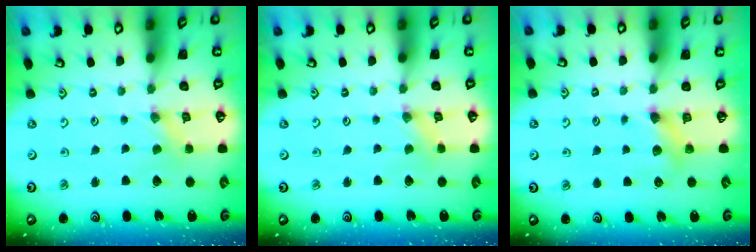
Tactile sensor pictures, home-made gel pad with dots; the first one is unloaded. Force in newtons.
{"total": 0.0}
{"total": 5.4, "press": 5.4, "slide": 0.7}